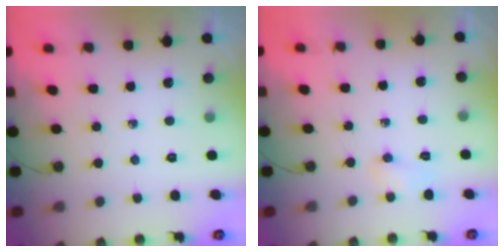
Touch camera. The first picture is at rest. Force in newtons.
{"total": 16.7, "press": 5.2, "slide": 15.9}